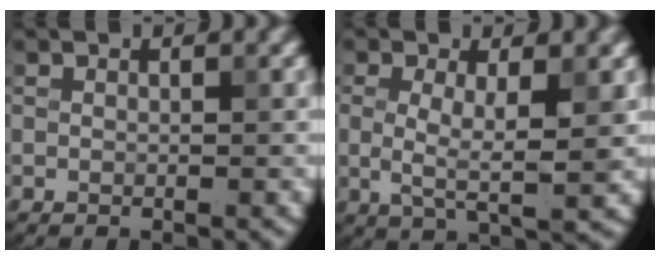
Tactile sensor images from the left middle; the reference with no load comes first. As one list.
[{"total": 4.1, "force": [0.1, 1.2, 3.9], "torque": [-0.084, -0.005, 0.001]}]